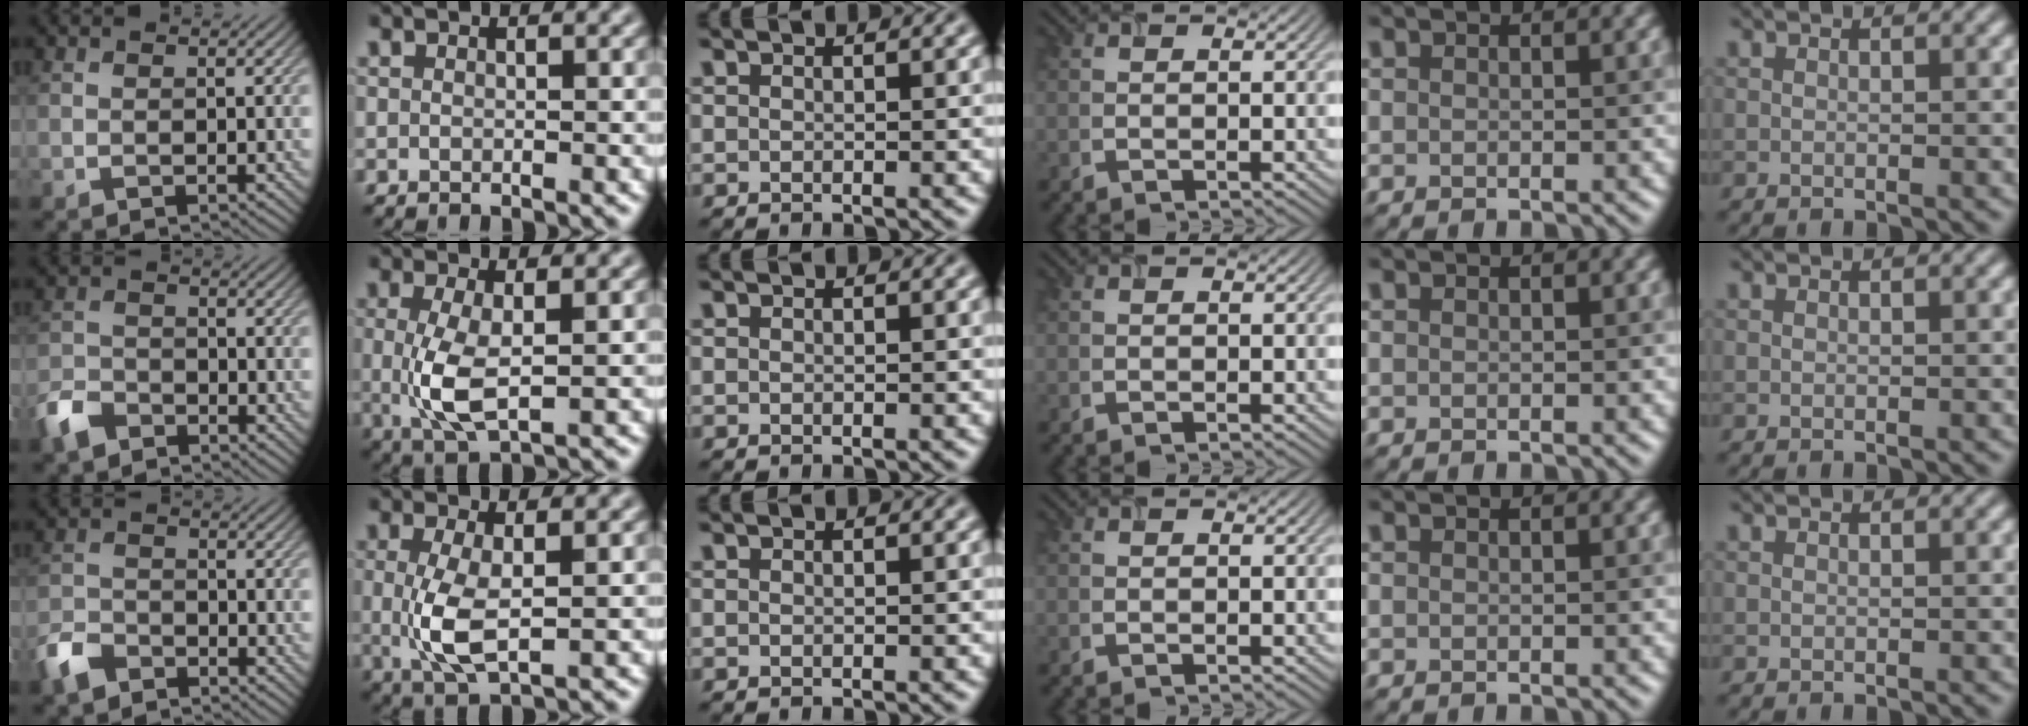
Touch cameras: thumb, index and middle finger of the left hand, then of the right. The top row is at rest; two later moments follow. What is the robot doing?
{"motion": "insert", "object": "airpods case & airpods"}